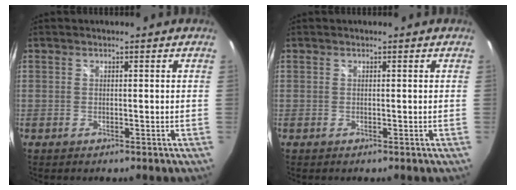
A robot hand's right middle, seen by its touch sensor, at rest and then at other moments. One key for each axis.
{"total": 0.0}